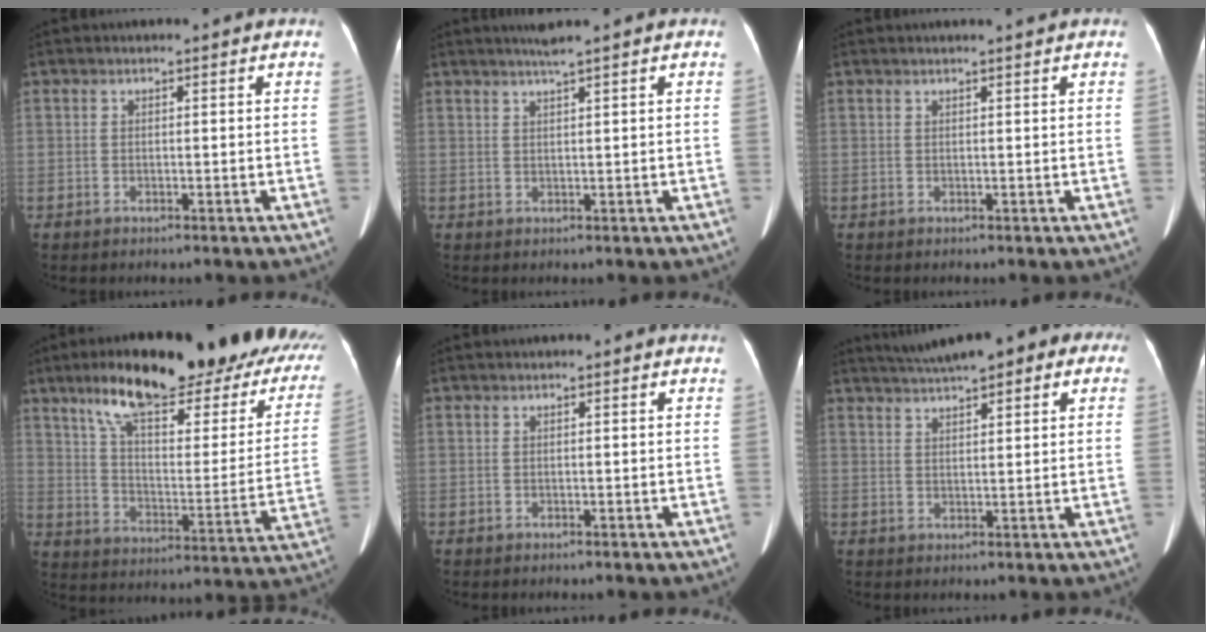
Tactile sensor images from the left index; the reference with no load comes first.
{"total": 2.4, "force": [1.9, -0.8, 1.2], "torque": [-0.022, 0.003, 0.036]}
{"total": 1.8, "force": [1.6, -0.5, 0.6], "torque": [-0.010, 0.003, 0.025]}
{"total": 28.8, "force": [19.5, 7.6, 19.8], "torque": [-0.264, 0.025, 0.260]}
{"total": 0.0}
{"total": 12.5, "force": [8.4, 3.6, 8.5], "torque": [-0.135, 0.049, 0.113]}